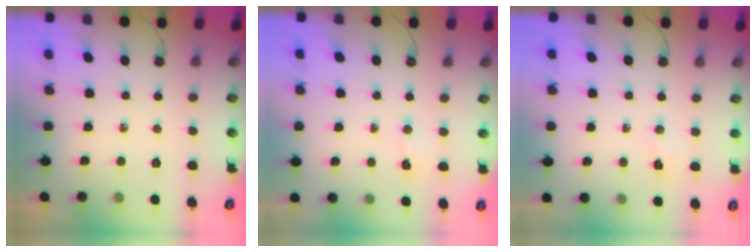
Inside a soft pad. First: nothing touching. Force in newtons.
{"total": 2.6, "press": 2.6, "slide": 0.6}
{"total": 2.6, "press": 2.6, "slide": 0.6}